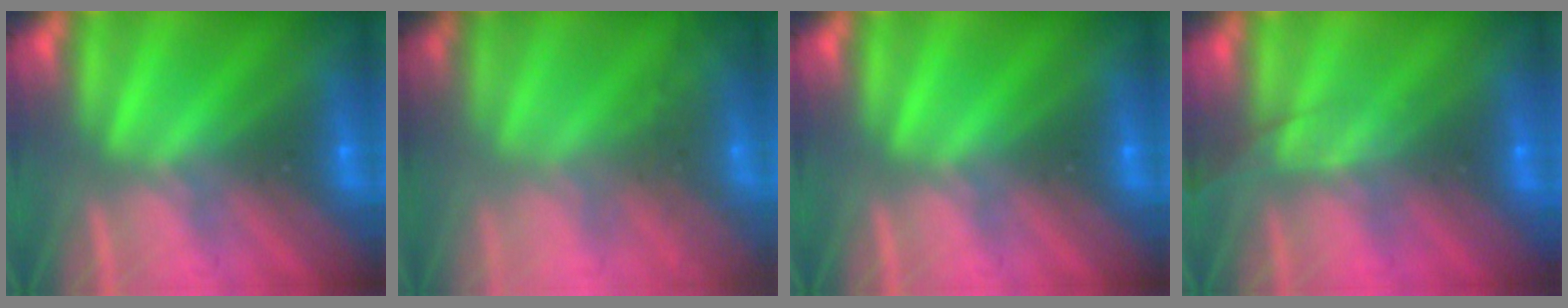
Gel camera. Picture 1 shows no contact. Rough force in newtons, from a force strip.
{"total": 6.7}
{"total": 0.0}
{"total": 2.6}